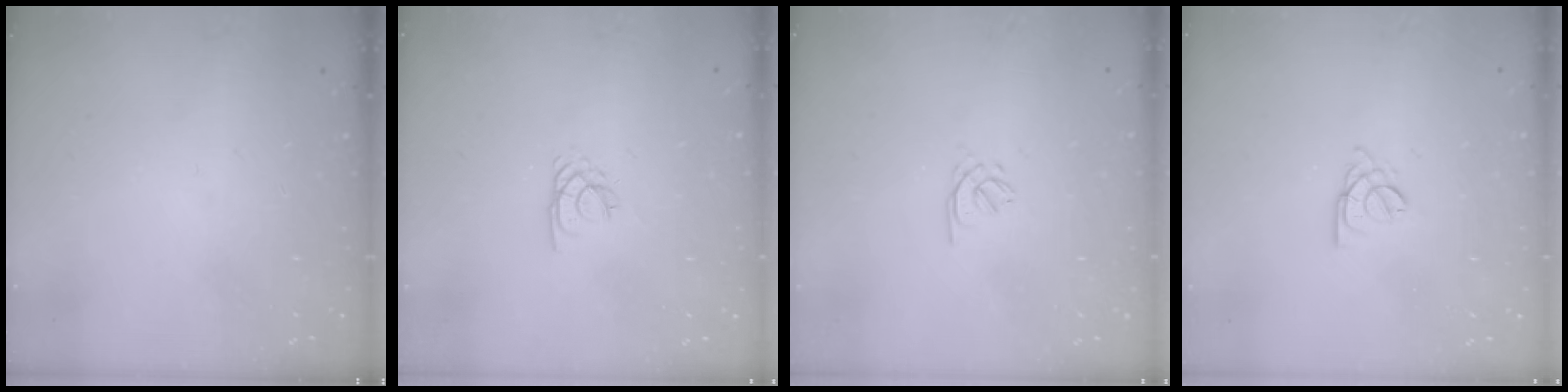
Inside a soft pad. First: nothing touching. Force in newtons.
{"total": 2.2, "press": 2.2, "slide": 0.3}
{"total": 1.2, "press": 1.0, "slide": 0.5}
{"total": 2.6, "press": 2.6, "slide": 0.6}